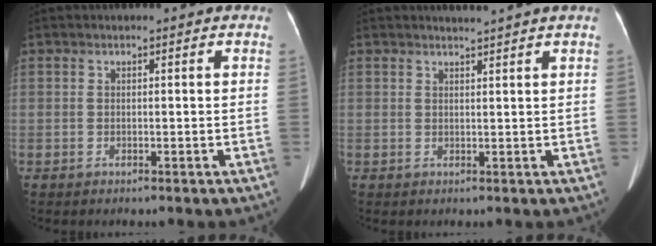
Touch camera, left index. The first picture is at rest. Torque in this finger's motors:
{"motor_torque": [0.19, 0.02, -0.08, -0.02]}